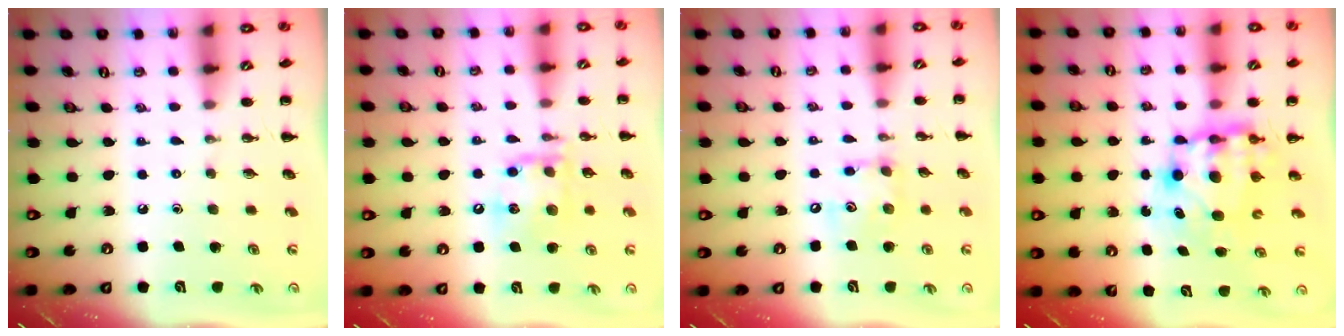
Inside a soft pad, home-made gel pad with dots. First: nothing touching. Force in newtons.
{"total": 13.9, "press": 13.8, "slide": 1.8}
{"total": 7.9, "press": 7.9, "slide": 1.0}
{"total": 7.7, "press": 7.5, "slide": 1.9}